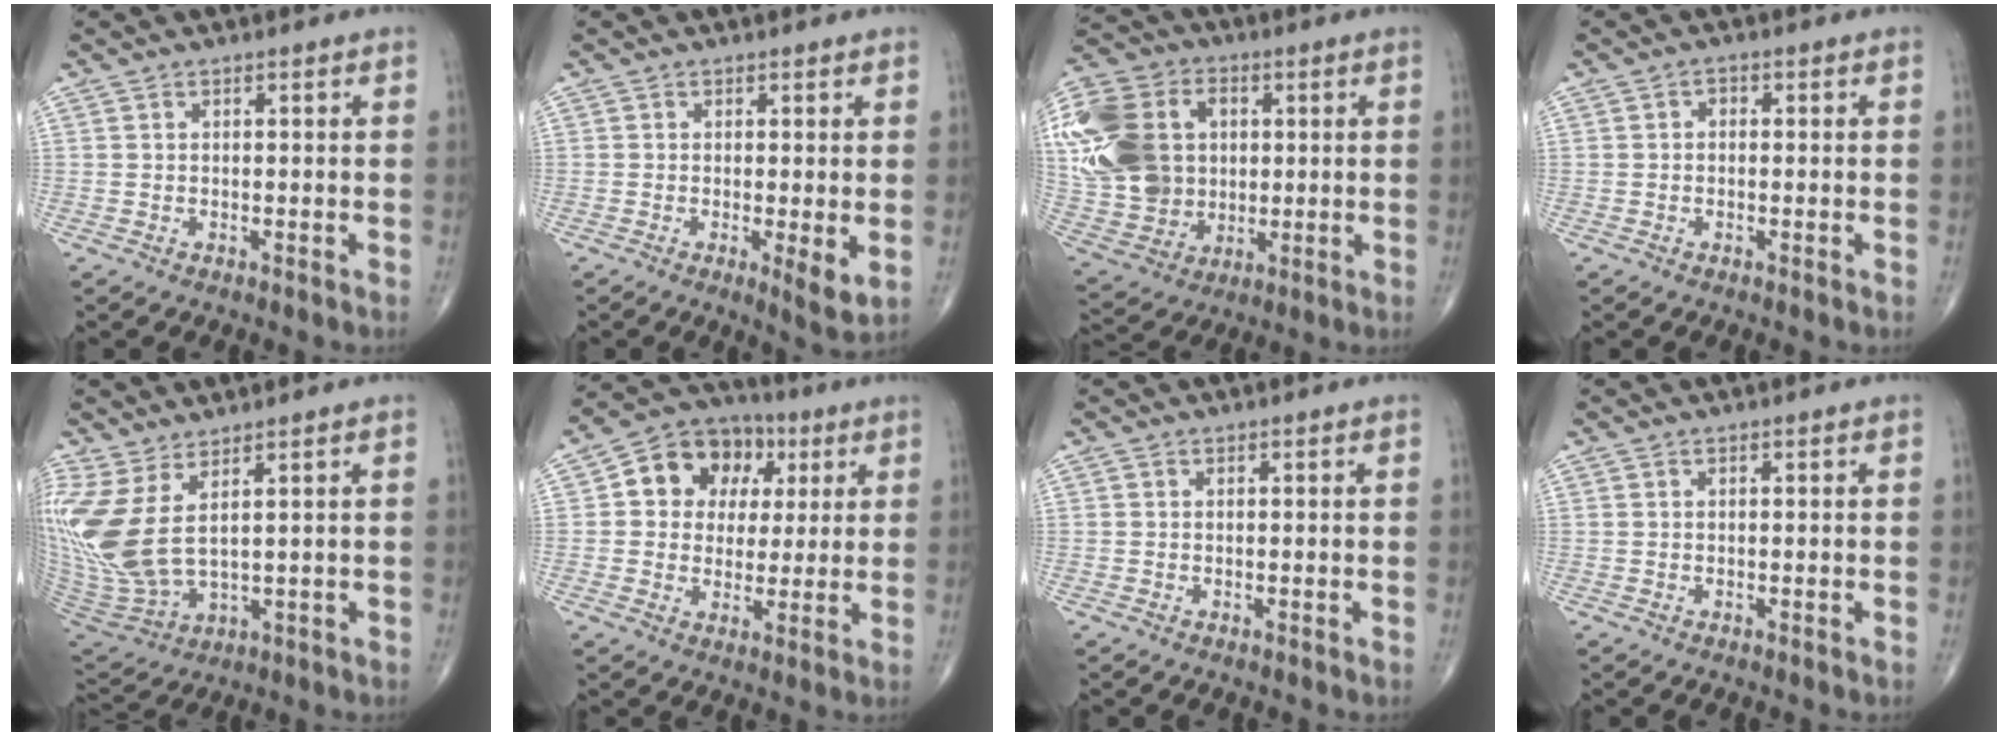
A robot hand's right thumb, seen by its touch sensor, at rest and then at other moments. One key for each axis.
{"total": 4.1, "fx": -0.4, "fy": 1.0, "fz": 3.9, "tx": -0.065, "ty": -0.015, "tz": -0.010}
{"total": 25.9, "fx": 4.1, "fy": 19.8, "fz": 16.2, "tx": -0.352, "ty": 0.024, "tz": 0.086}
{"total": 1.3, "fx": 0.0, "fy": 0.9, "fz": 0.8, "tx": -0.008, "ty": 0.007, "tz": -0.003}
{"total": 13.1, "fx": 3.8, "fy": 5.3, "fz": 11.4, "tx": -0.274, "ty": -0.028, "tz": 0.097}
{"total": 12.6, "fx": 3.4, "fy": 10.4, "fz": 6.3, "tx": -0.053, "ty": 0.007, "tz": 0.048}
{"total": 0.0}
{"total": 0.0}